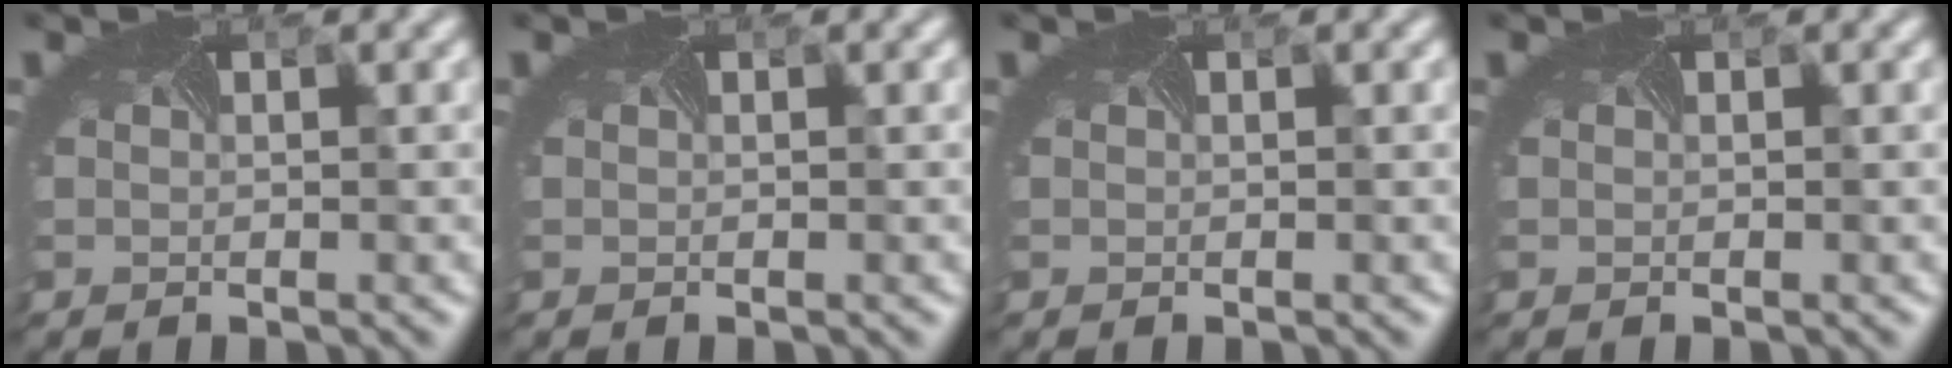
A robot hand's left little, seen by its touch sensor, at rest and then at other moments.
{"total": 0.0}
{"total": 0.0}
{"total": 0.0}